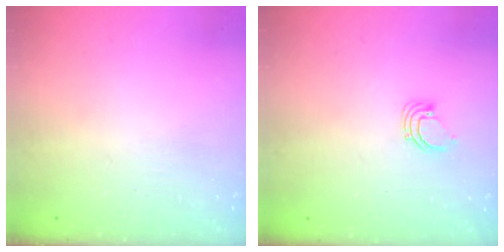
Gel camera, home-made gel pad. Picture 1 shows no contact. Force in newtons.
{"total": 2.5, "press": 2.5, "slide": 0.1}